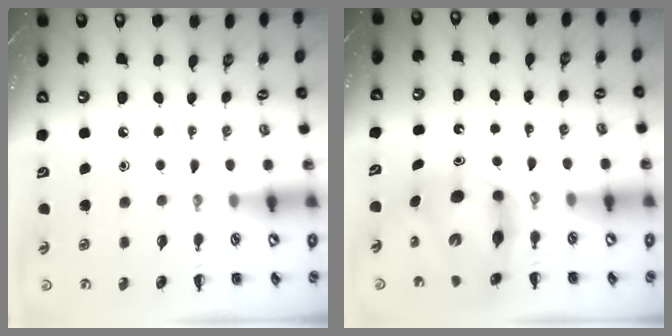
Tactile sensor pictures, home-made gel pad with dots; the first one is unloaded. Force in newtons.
{"total": 7.1, "press": 6.8, "slide": 2.0}